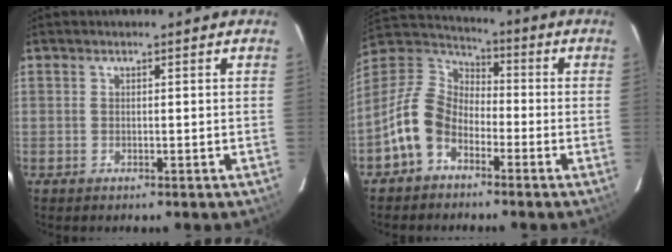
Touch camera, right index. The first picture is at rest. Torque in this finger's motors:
{"motor_torque": [1.05, -0.95, 0.39, 0.16]}